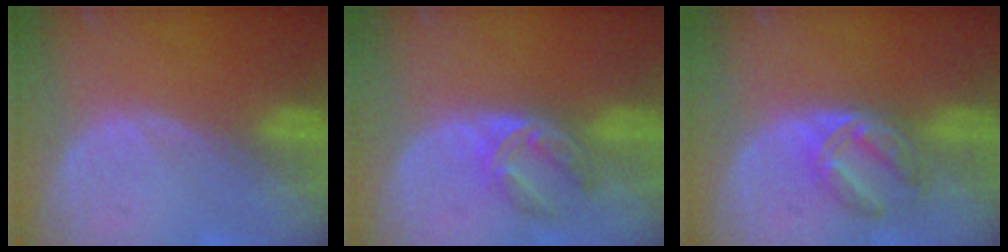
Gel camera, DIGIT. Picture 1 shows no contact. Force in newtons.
{"total": 5.9, "press": 5.0, "slide": 3.2}
{"total": 5.8, "press": 5.5, "slide": 1.8}